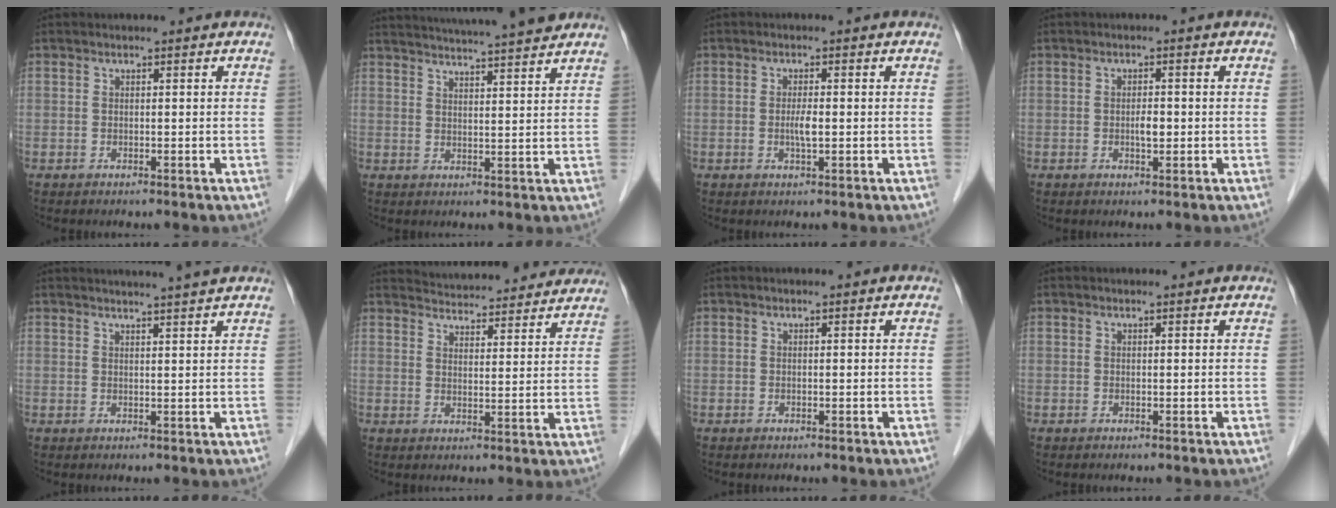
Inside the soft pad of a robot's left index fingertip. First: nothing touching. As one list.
[{"total": 15.3, "force": [13.9, 0.0, 6.4], "torque": [-0.110, 0.011, 0.188]}, {"total": 2.1, "force": [-0.3, 0.3, 2.1], "torque": [-0.043, -0.001, -0.004]}, {"total": 1.8, "force": [-0.3, 0.7, 1.6], "torque": [-0.029, 0.001, -0.004]}, {"total": 6.6, "force": [5.9, -1.1, 2.8], "torque": [-0.035, 0.012, 0.067]}, {"total": 17.6, "force": [16.8, 2.6, 4.4], "torque": [-0.057, 0.011, 0.213]}, {"total": 0.0}, {"total": 0.5, "force": [0.5, 0.1, 0.1], "torque": [-0.001, 0.002, 0.005]}]